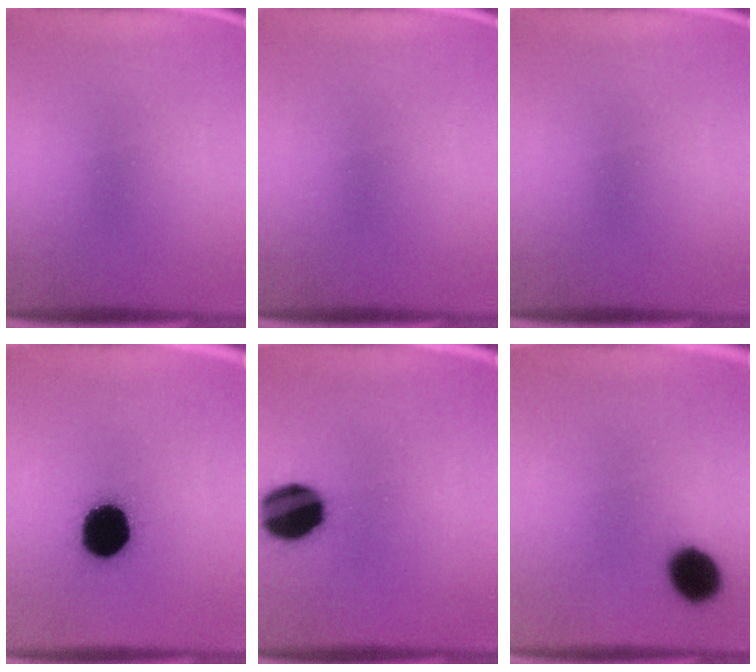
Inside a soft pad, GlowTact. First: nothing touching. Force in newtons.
{"total": 0.0}
{"total": 0.0}
{"total": 17.9}
{"total": 15.7}
{"total": 8.5}